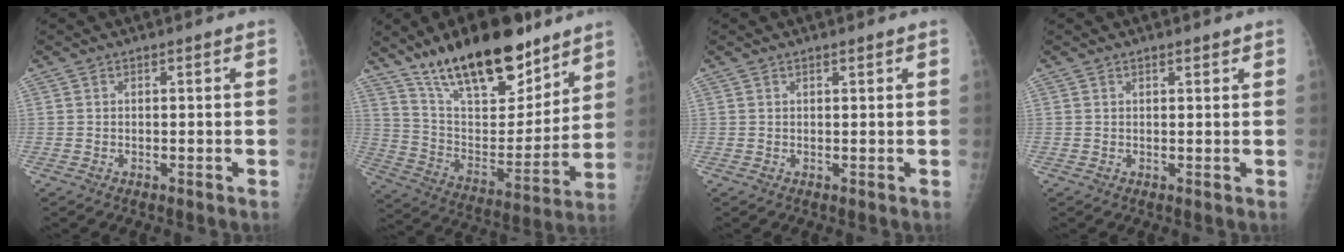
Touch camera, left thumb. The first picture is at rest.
{"total": 24.2, "force": [17.3, 9.3, 14.1], "torque": [-0.190, -0.078, 0.292]}
{"total": 0.7, "force": [0.5, 0.2, 0.4], "torque": [-0.007, -0.002, 0.008]}
{"total": 1.0, "force": [0.8, 0.4, 0.5], "torque": [-0.006, -0.004, 0.011]}